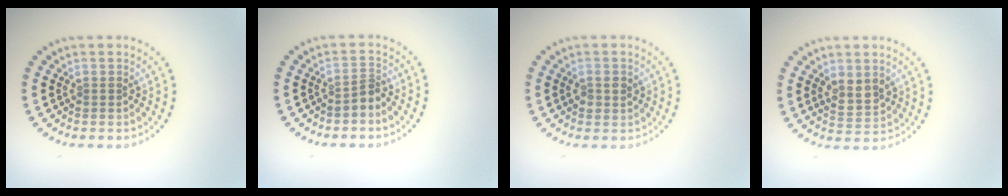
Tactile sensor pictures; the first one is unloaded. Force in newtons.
{"total": 1.3, "press": 0.8, "slide": 1.0}
{"total": 1.4, "press": 1.4, "slide": 0.2}
{"total": 2.4, "press": 2.3, "slide": 0.9}